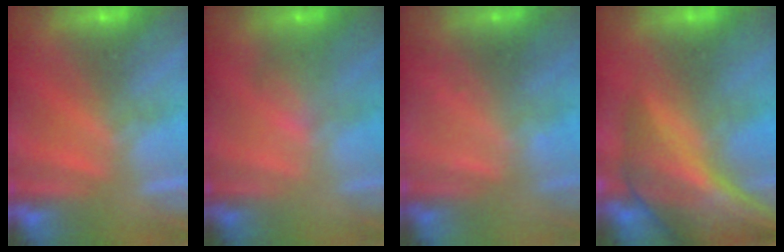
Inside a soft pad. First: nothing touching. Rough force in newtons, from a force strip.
{"total": 2.0}
{"total": 2.3}
{"total": 7.4}